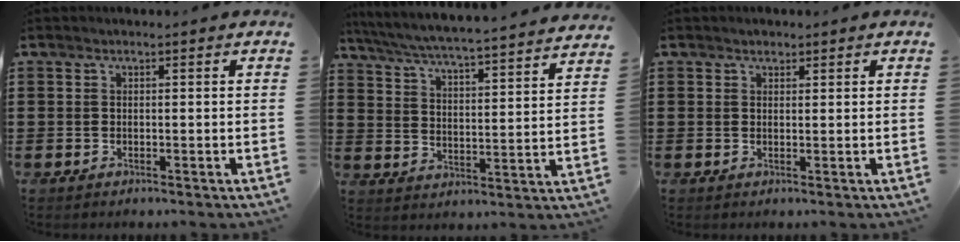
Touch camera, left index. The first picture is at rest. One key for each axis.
{"total": 5.0, "fx": 4.6, "fy": -0.8, "fz": 1.6, "tx": -0.053, "ty": -0.043, "tz": 0.071}
{"total": 0.8, "fx": 0.7, "fy": 0.5, "fz": 0.1, "tx": -0.004, "ty": 0.004, "tz": 0.012}